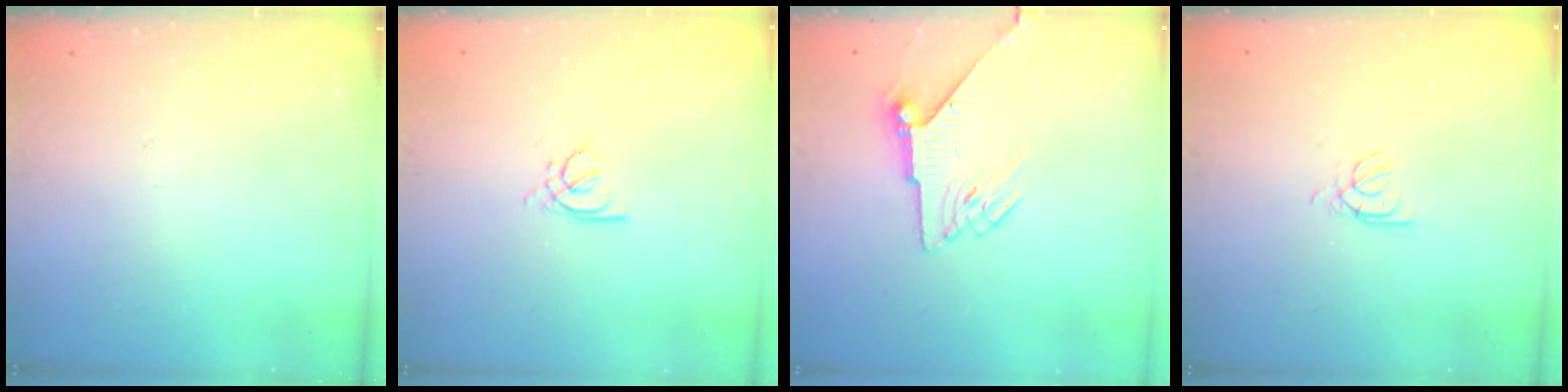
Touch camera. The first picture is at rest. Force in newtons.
{"total": 2.1, "press": 2.0, "slide": 0.6}
{"total": 6.3, "press": 6.2, "slide": 1.0}
{"total": 2.4, "press": 2.3, "slide": 0.4}